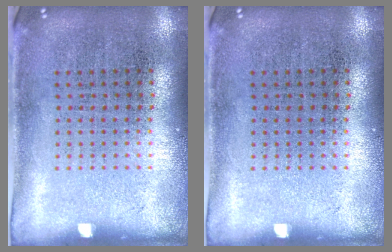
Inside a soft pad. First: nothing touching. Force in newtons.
{"total": 0.0}